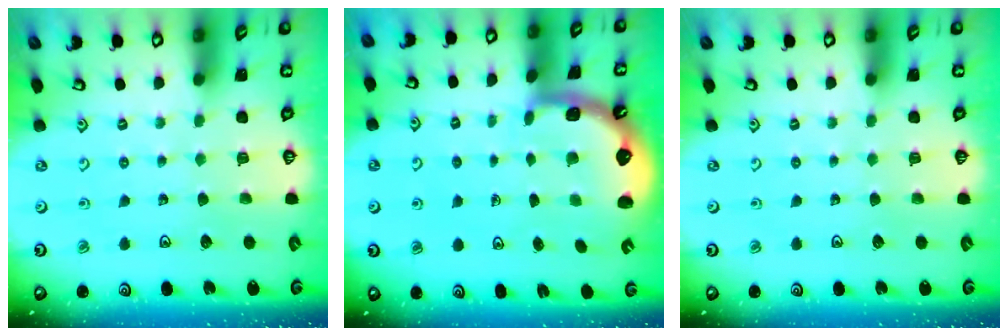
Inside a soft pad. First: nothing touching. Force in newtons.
{"total": 1.4, "press": 1.4, "slide": 0.1}
{"total": 0.0}